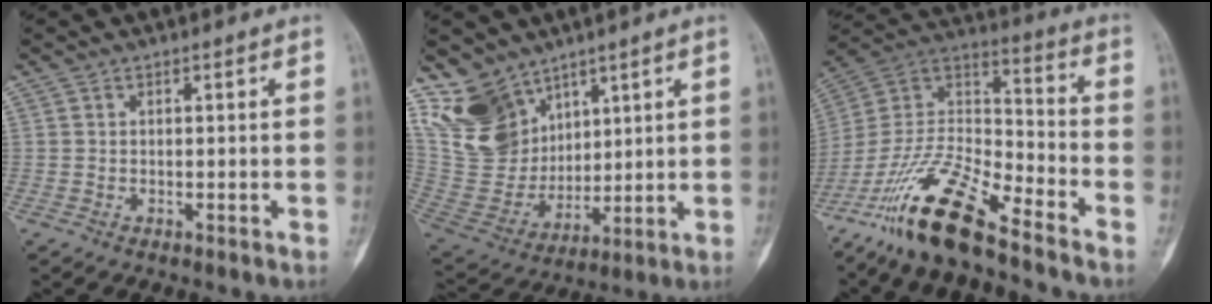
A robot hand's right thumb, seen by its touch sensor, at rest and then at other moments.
{"total": 15.9, "force": [10.9, 10.0, 5.6], "torque": [-0.082, -0.050, 0.239]}
{"total": 19.1, "force": [-13.8, 5.0, 12.2], "torque": [-0.233, 0.074, -0.260]}